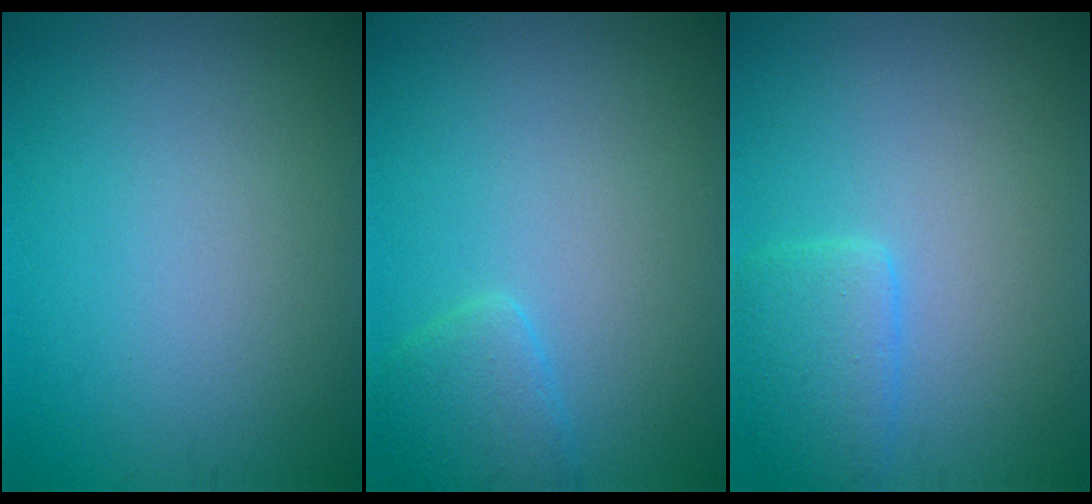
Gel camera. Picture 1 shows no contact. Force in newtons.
{"total": 2.0, "press": 2.0, "slide": 0.1}
{"total": 2.6, "press": 2.5, "slide": 0.2}